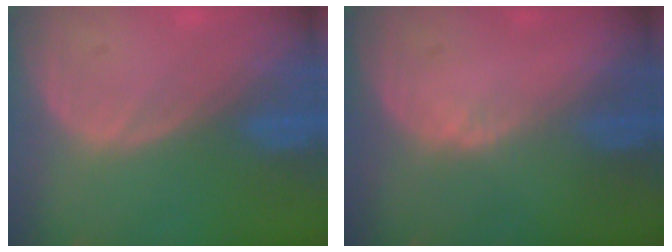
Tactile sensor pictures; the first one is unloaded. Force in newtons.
{"total": 1.0, "press": 0.7, "slide": 0.6}